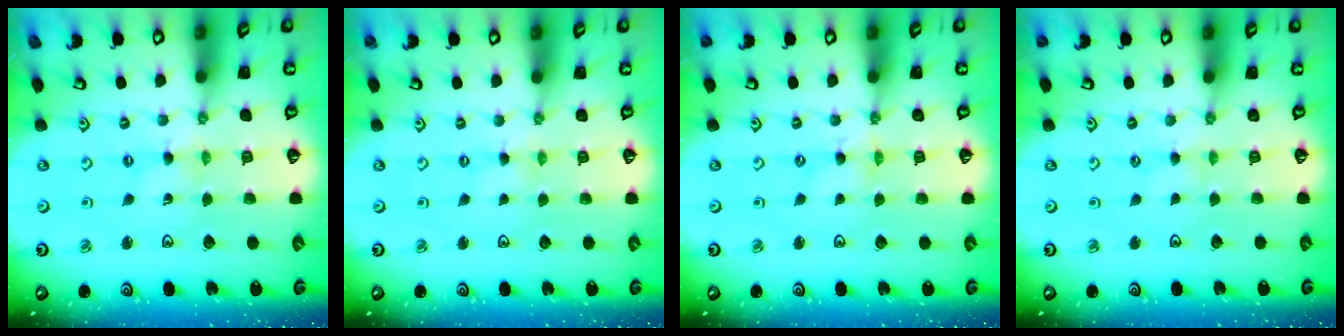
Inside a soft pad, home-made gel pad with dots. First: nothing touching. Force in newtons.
{"total": 0.0}
{"total": 1.1, "press": 1.1, "slide": 0.2}
{"total": 0.9, "press": 0.9, "slide": 0.2}